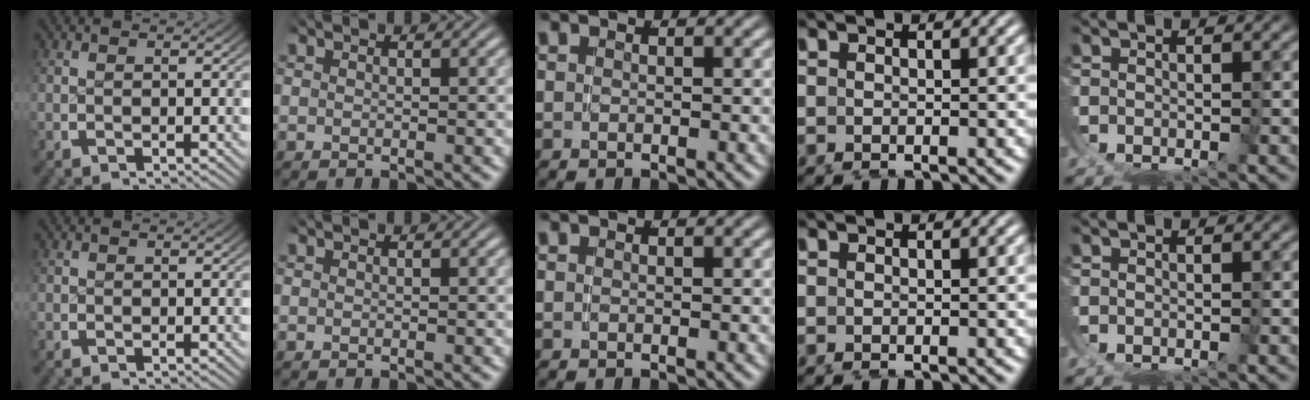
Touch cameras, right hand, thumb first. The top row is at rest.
{}